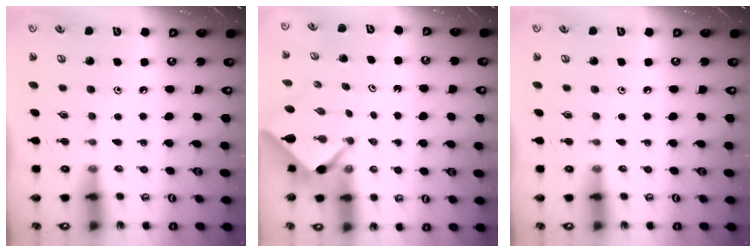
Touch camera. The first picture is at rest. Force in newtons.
{"total": 2.2, "press": 2.2, "slide": 0.1}
{"total": 0.0}